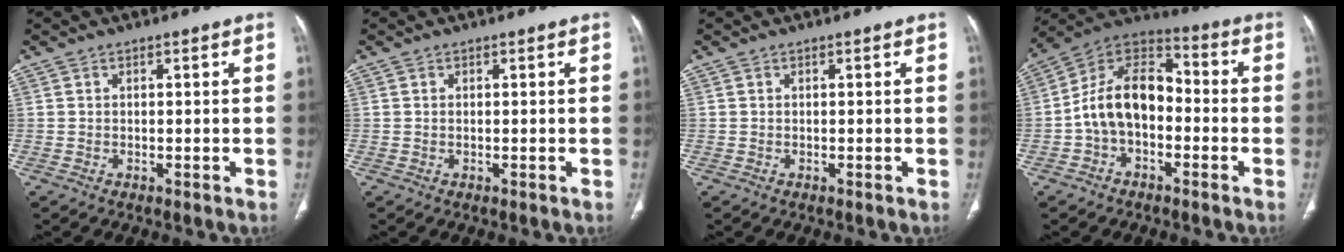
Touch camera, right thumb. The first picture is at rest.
{"total": 0.0}
{"total": 0.0}
{"total": 13.5, "force": [-2.4, 8.9, 9.9], "torque": [-0.156, 0.049, -0.055]}